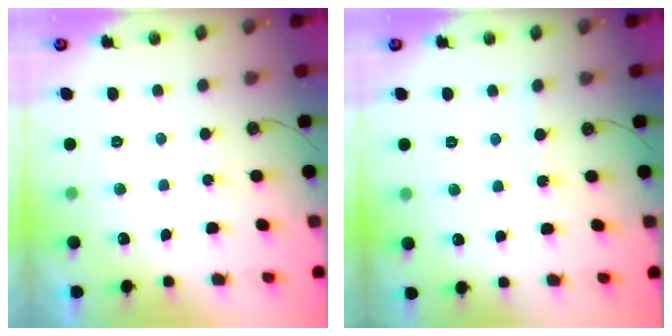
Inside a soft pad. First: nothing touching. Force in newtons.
{"total": 2.7, "press": 2.7, "slide": 0.4}